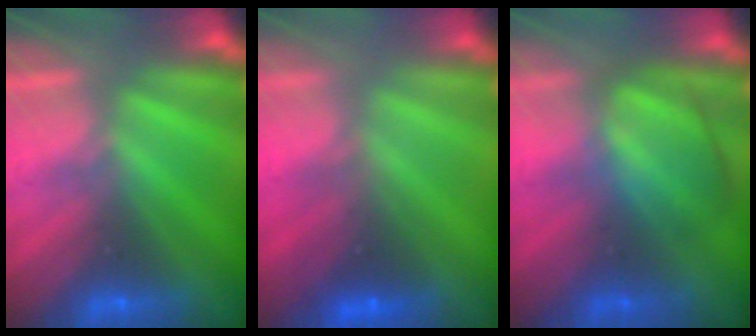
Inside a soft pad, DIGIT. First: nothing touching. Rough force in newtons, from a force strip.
{"total": 2.1}
{"total": 2.9}